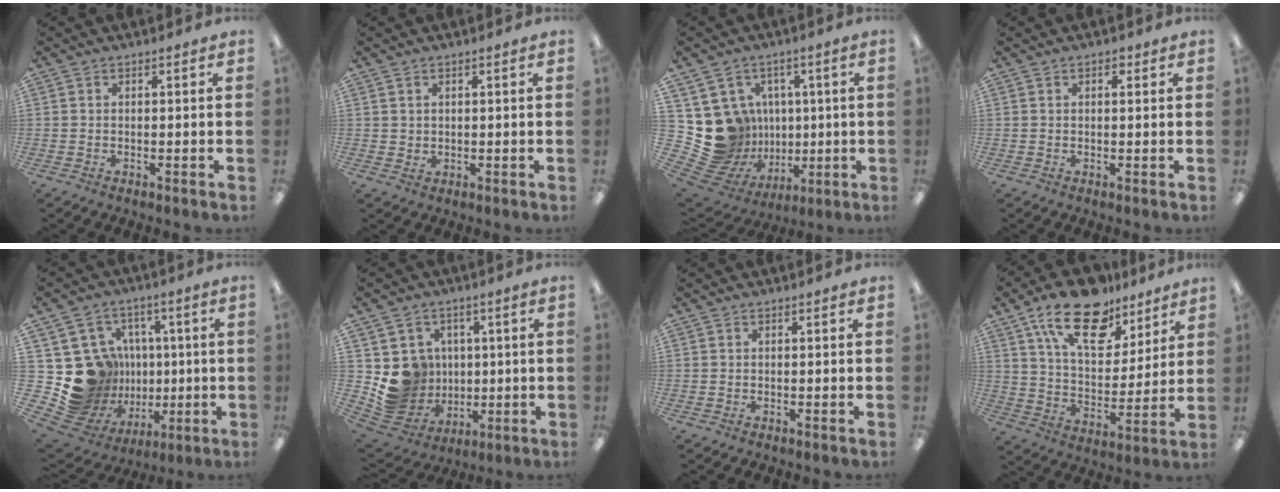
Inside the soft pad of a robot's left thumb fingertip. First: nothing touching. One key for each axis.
{"total": 1.5, "fx": 1.0, "fy": 1.1, "fz": 0.2, "tx": -0.005, "ty": 0.001, "tz": 0.018}
{"total": 15.9, "fx": 1.5, "fy": 15.2, "fz": 4.1, "tx": -0.105, "ty": -0.028, "tz": 0.069}
{"total": 1.5, "fx": 0.8, "fy": 0.9, "fz": 1.0, "tx": -0.004, "ty": -0.003, "tz": 0.010}
{"total": 19.9, "fx": 0.4, "fy": 19.0, "fz": 6.1, "tx": -0.144, "ty": -0.019, "tz": 0.069}
{"total": 10.9, "fx": 1.2, "fy": 10.7, "fz": 1.9, "tx": -0.065, "ty": -0.011, "tz": 0.040}
{"total": 0.0}
{"total": 19.1, "fx": 12.7, "fy": 9.5, "fz": 10.6, "tx": -0.179, "ty": -0.064, "tz": 0.223}